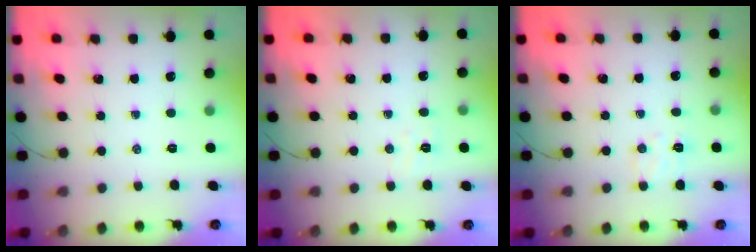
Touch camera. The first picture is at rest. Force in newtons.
{"total": 3.3, "press": 3.2, "slide": 0.8}
{"total": 5.5, "press": 5.4, "slide": 1.3}